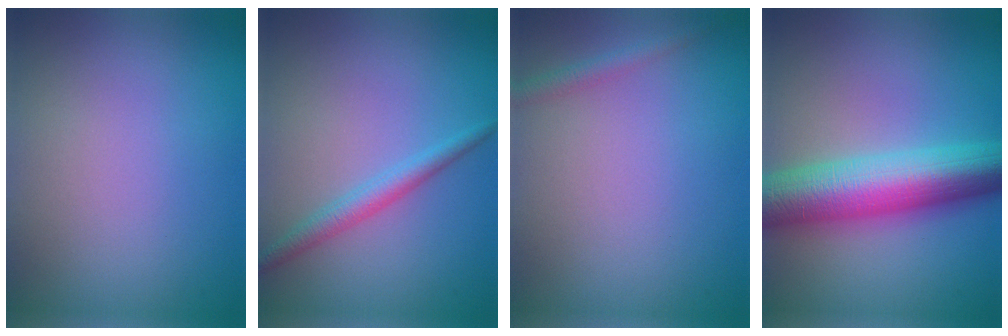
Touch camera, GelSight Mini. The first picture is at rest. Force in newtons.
{"total": 2.1, "press": 2.1, "slide": 0.0}
{"total": 1.4, "press": 1.4, "slide": 0.1}
{"total": 10.2, "press": 10.2, "slide": 0.1}